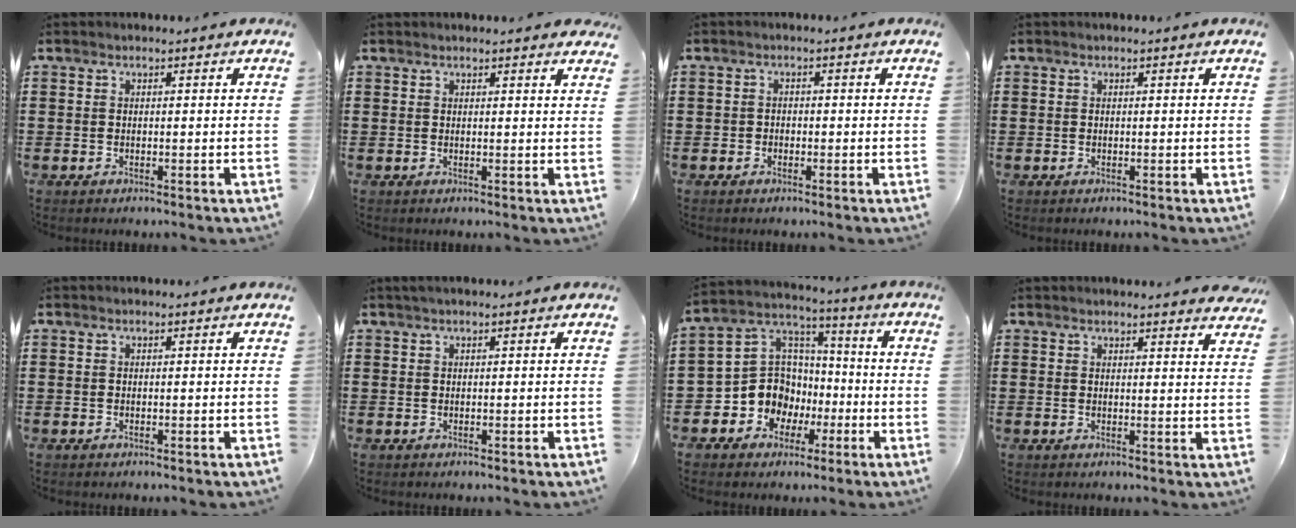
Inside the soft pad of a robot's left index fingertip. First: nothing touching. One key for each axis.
{"total": 1.4, "fx": 1.3, "fy": 0.1, "fz": 0.5, "tx": -0.005, "ty": -0.002, "tz": 0.023}
{"total": 1.0, "fx": -0.7, "fy": 0.8, "fz": 0.1, "tx": -0.006, "ty": 0.003, "tz": -0.015}
{"total": 0.0}
{"total": 0.0}
{"total": 0.6, "fx": 0.3, "fy": -0.1, "fz": 0.5, "tx": -0.008, "ty": -0.001, "tz": 0.005}
{"total": 10.5, "fx": -3.0, "fy": 9.5, "fz": 3.2, "tx": -0.116, "ty": 0.001, "tz": -0.054}
{"total": 2.5, "fx": 2.4, "fy": -0.2, "fz": 0.4, "tx": -0.007, "ty": -0.010, "tz": 0.045}